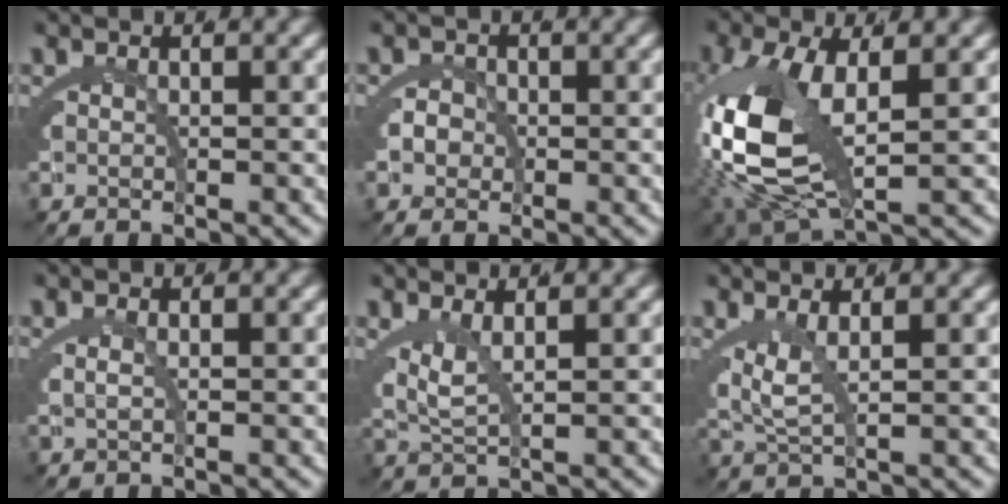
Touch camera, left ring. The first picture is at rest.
{"total": 2.9, "force": [-0.9, 2.7, 0.6], "torque": [-0.028, -0.011, -0.018]}
{"total": 10.5, "force": [-1.5, 5.7, 8.7], "torque": [-0.211, -0.040, 0.001]}
{"total": 1.0, "force": [0.1, 0.5, 0.8], "torque": [-0.024, -0.004, 0.004]}
{"total": 3.4, "force": [0.9, 2.2, 2.4], "torque": [-0.069, -0.014, 0.022]}
{"total": 3.4, "force": [0.5, 2.1, 2.7], "torque": [-0.072, -0.013, 0.016]}